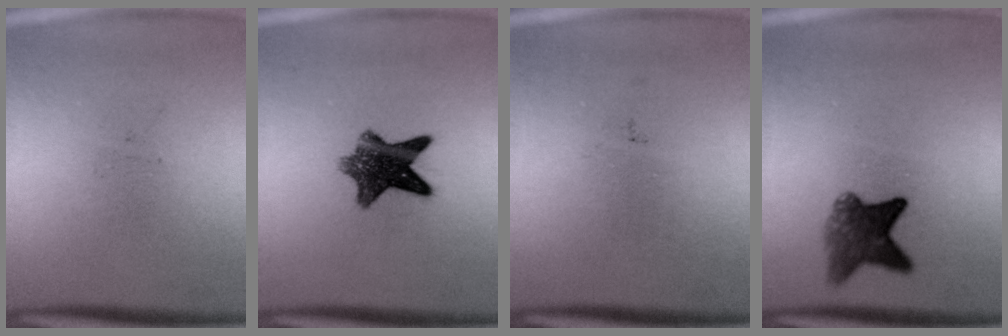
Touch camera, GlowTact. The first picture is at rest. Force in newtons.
{"total": 8.8}
{"total": 0.0}
{"total": 5.9}